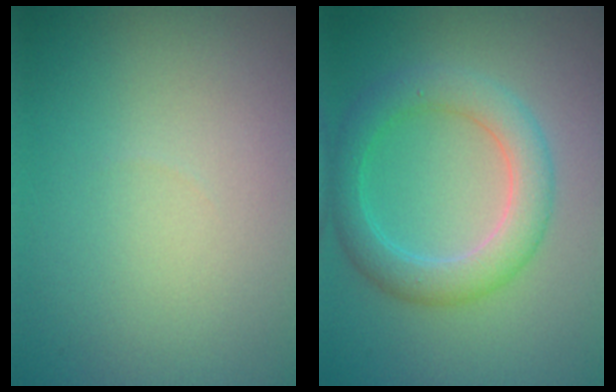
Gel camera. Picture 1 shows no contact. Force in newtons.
{"total": 4.3, "press": 4.3, "slide": 0.1}